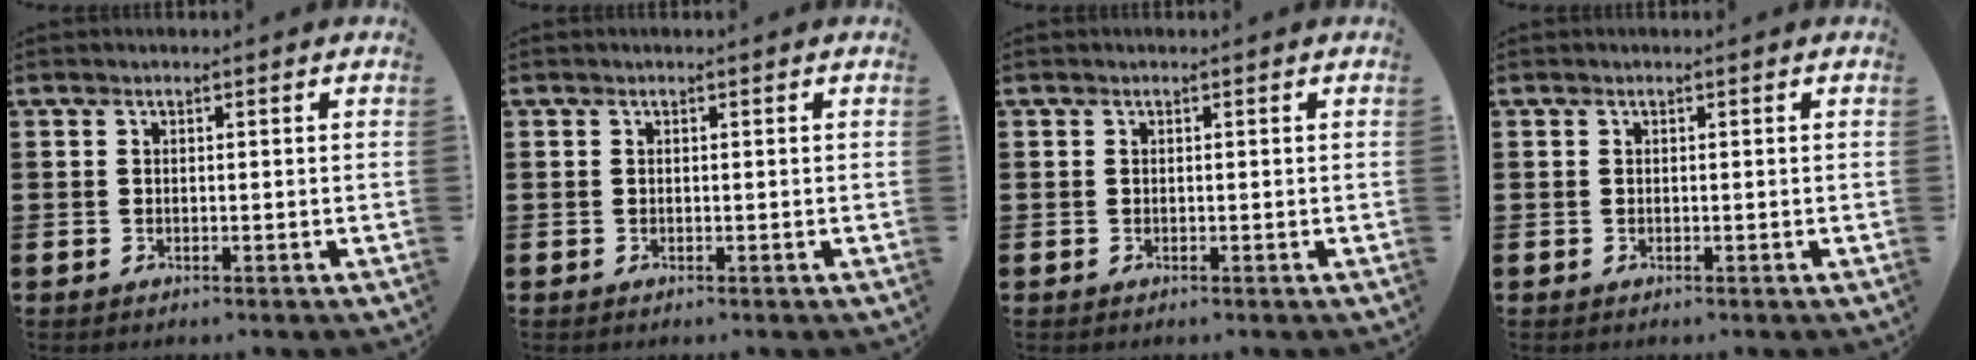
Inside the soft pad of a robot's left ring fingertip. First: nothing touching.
{"total": 0.0}
{"total": 0.0}
{"total": 0.0}